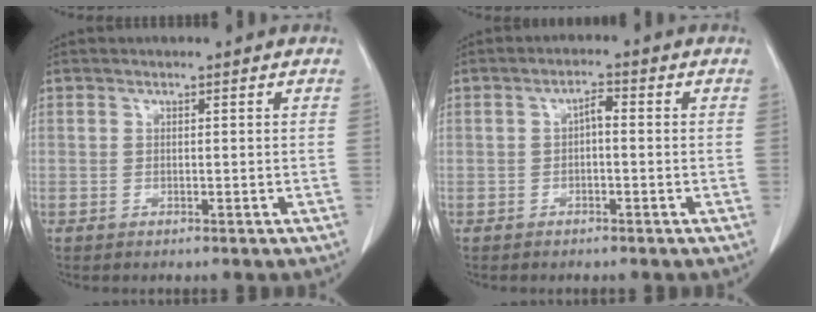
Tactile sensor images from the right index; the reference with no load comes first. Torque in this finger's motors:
{"motor_torque": [0.26, -0.15, 0.11, 0.04]}